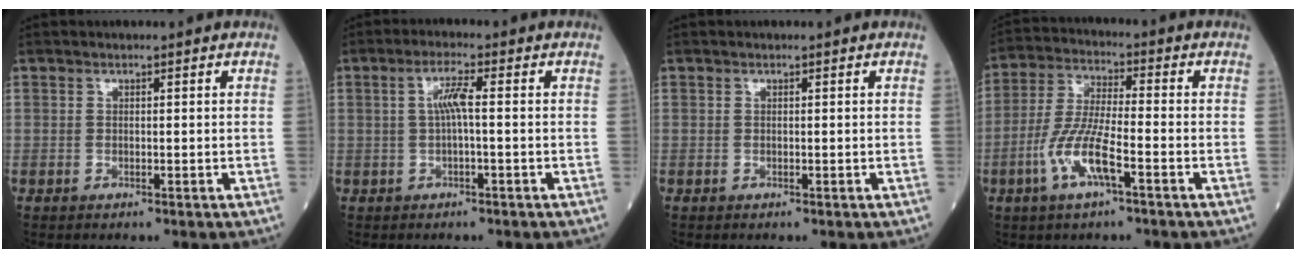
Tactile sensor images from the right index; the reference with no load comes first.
{"total": 3.3, "force": [0.2, 0.3, 3.3], "torque": [-0.067, 0.007, 0.004]}
{"total": 0.0}
{"total": 9.0, "force": [-3.7, 1.5, 8.0], "torque": [-0.171, -0.003, -0.073]}